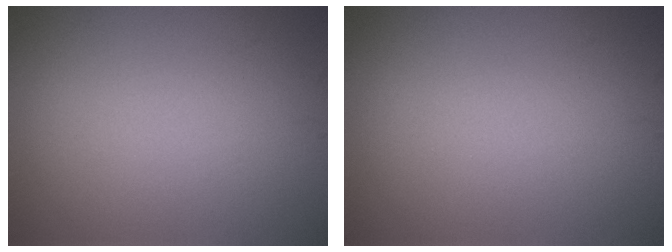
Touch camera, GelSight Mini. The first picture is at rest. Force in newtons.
{"total": 0.0}